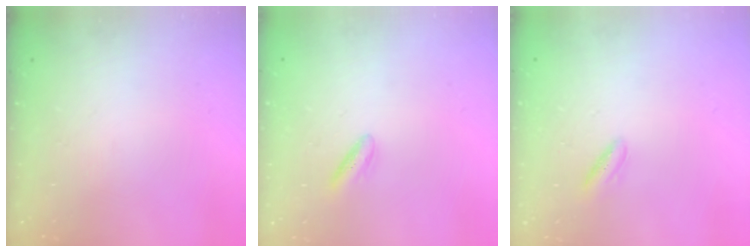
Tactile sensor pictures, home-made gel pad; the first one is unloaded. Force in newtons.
{"total": 2.5, "press": 2.2, "slide": 1.2}
{"total": 3.0, "press": 2.9, "slide": 0.6}